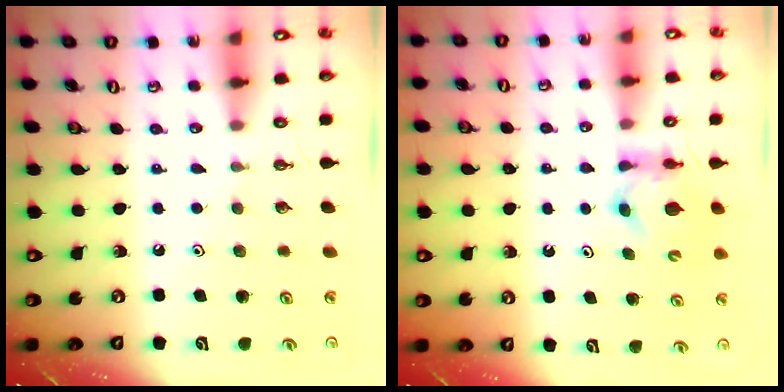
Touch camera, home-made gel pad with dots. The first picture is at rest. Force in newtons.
{"total": 6.3, "press": 6.3, "slide": 0.4}